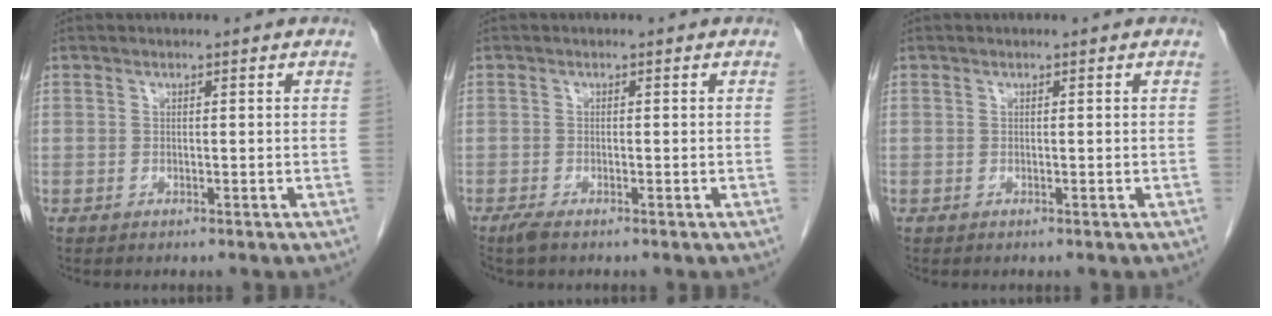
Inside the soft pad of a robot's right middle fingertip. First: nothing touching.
{"total": 1.4, "force": [-1.1, 0.2, 0.9], "torque": [-0.027, -0.006, -0.022]}
{"total": 0.0}